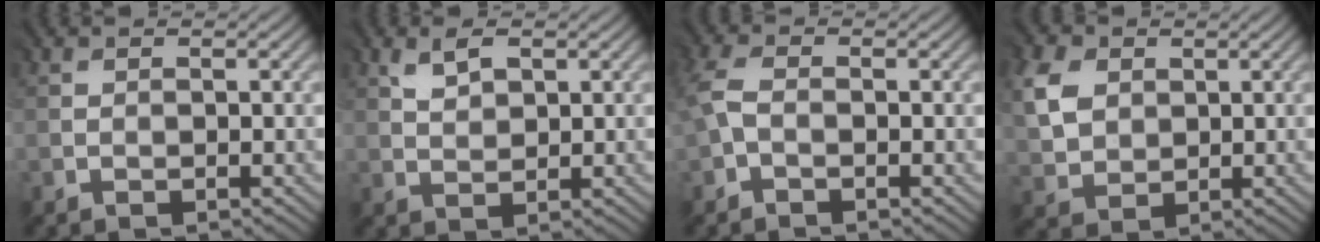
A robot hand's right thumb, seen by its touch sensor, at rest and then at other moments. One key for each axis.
{"total": 2.8, "fx": 1.7, "fy": 1.5, "fz": 1.5, "tx": -0.038, "ty": 0.003, "tz": 0.035}
{"total": 3.4, "fx": -0.4, "fy": 2.1, "fz": 2.6, "tx": -0.077, "ty": 0.006, "tz": -0.017}
{"total": 5.4, "fx": 1.9, "fy": 4.5, "fz": 2.5, "tx": -0.089, "ty": 0.007, "tz": 0.035}